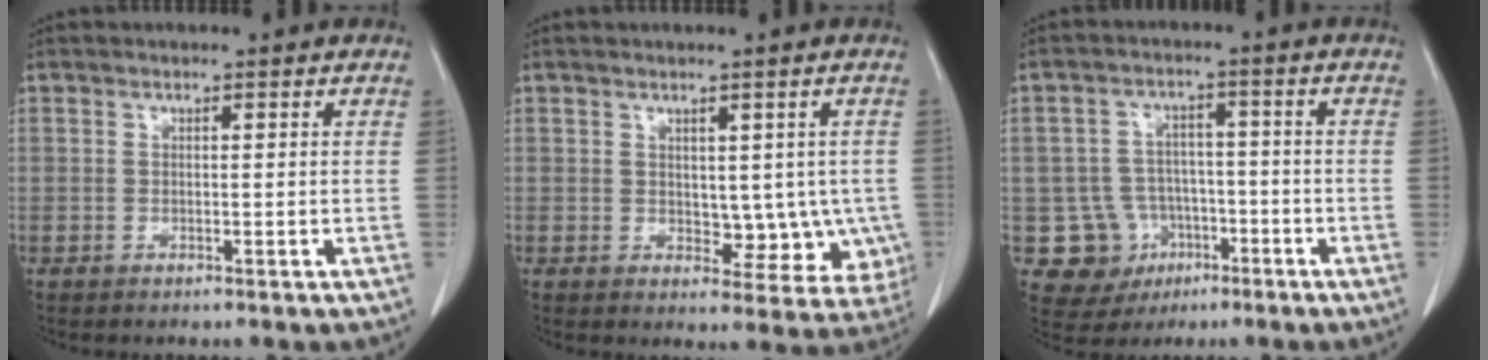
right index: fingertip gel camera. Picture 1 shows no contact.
{"total": 7.3, "force": [-0.3, 4.5, 5.7], "torque": [-0.044, 0.001, 0.008]}
{"total": 9.1, "force": [-3.0, 8.5, 1.5], "torque": [-0.036, 0.014, -0.033]}